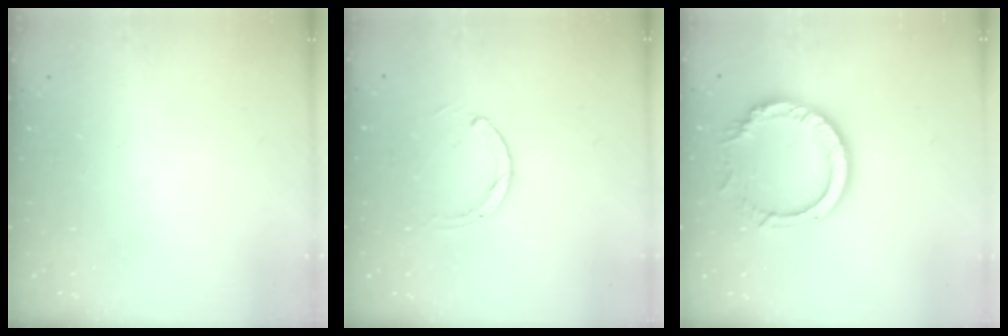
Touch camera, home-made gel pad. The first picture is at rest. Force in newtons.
{"total": 2.5, "press": 2.5, "slide": 0.3}
{"total": 12.3, "press": 12.2, "slide": 1.0}